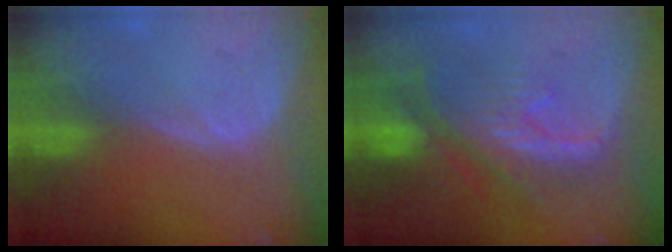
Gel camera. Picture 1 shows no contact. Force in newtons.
{"total": 10.2, "press": 9.0, "slide": 5.0}